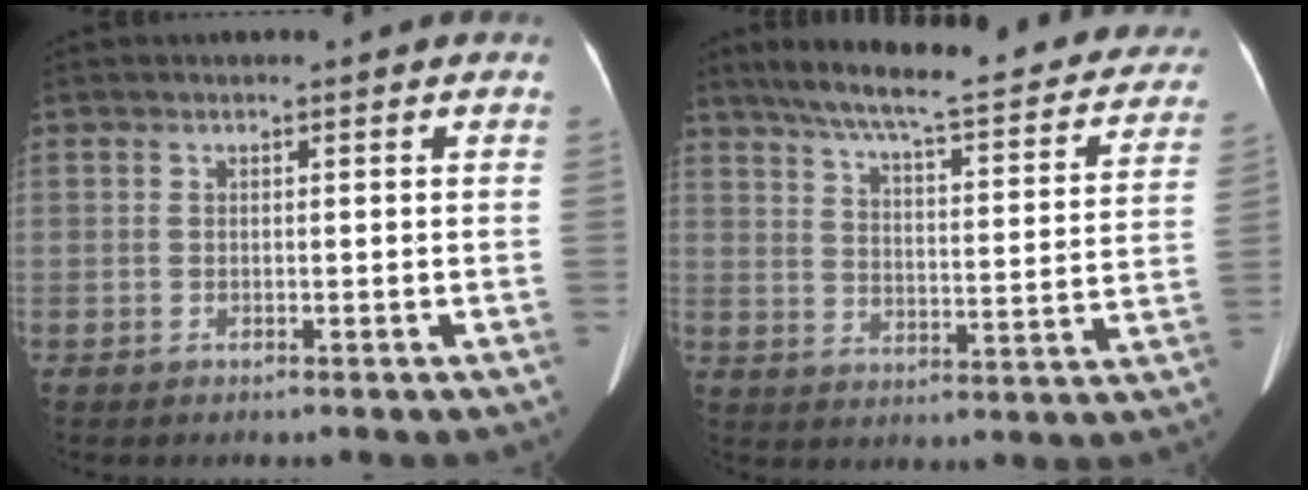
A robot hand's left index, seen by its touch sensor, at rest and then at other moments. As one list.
[{"total": 27.9, "force": [23.3, 4.7, 14.4], "torque": [-0.211, -0.019, 0.292]}]